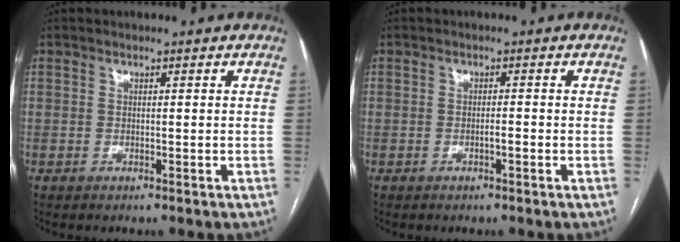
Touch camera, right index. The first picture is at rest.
{"total": 1.1, "force": [-0.5, 0.1, 1.0], "torque": [-0.017, 0.002, -0.010]}